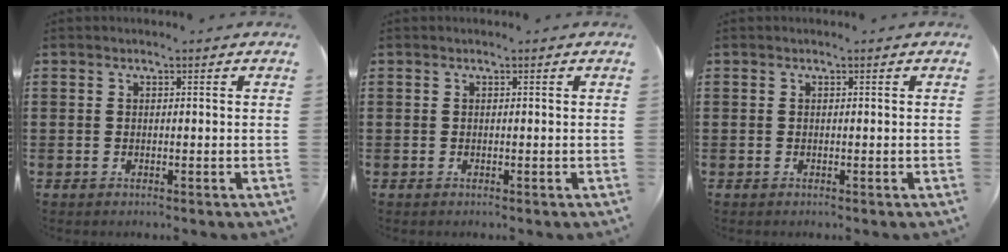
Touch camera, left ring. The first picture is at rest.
{"total": 0.0}
{"total": 0.0}